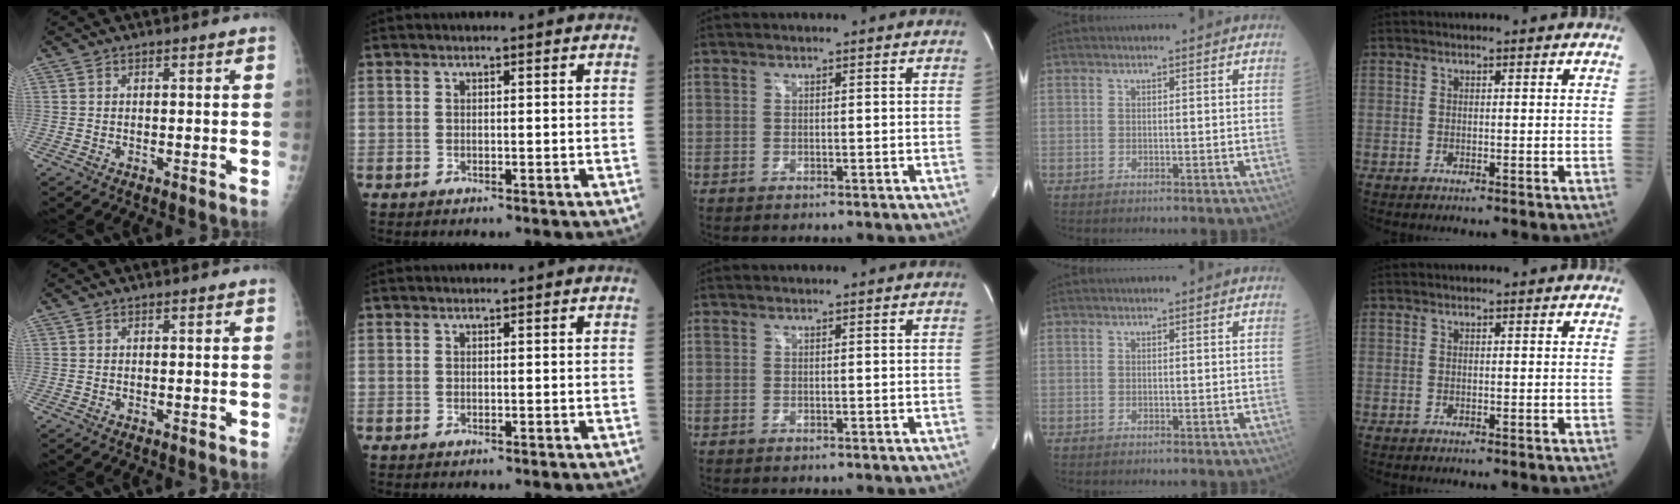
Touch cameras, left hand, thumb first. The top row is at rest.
{}